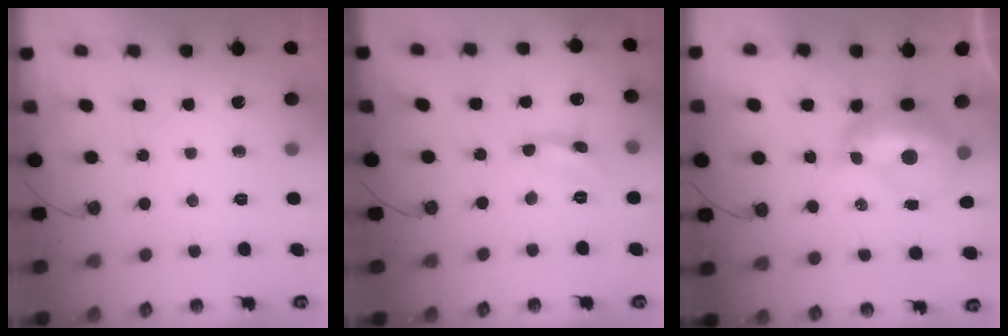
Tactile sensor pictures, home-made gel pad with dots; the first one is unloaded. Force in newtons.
{"total": 1.5, "press": 1.4, "slide": 0.3}
{"total": 2.6, "press": 2.5, "slide": 0.7}